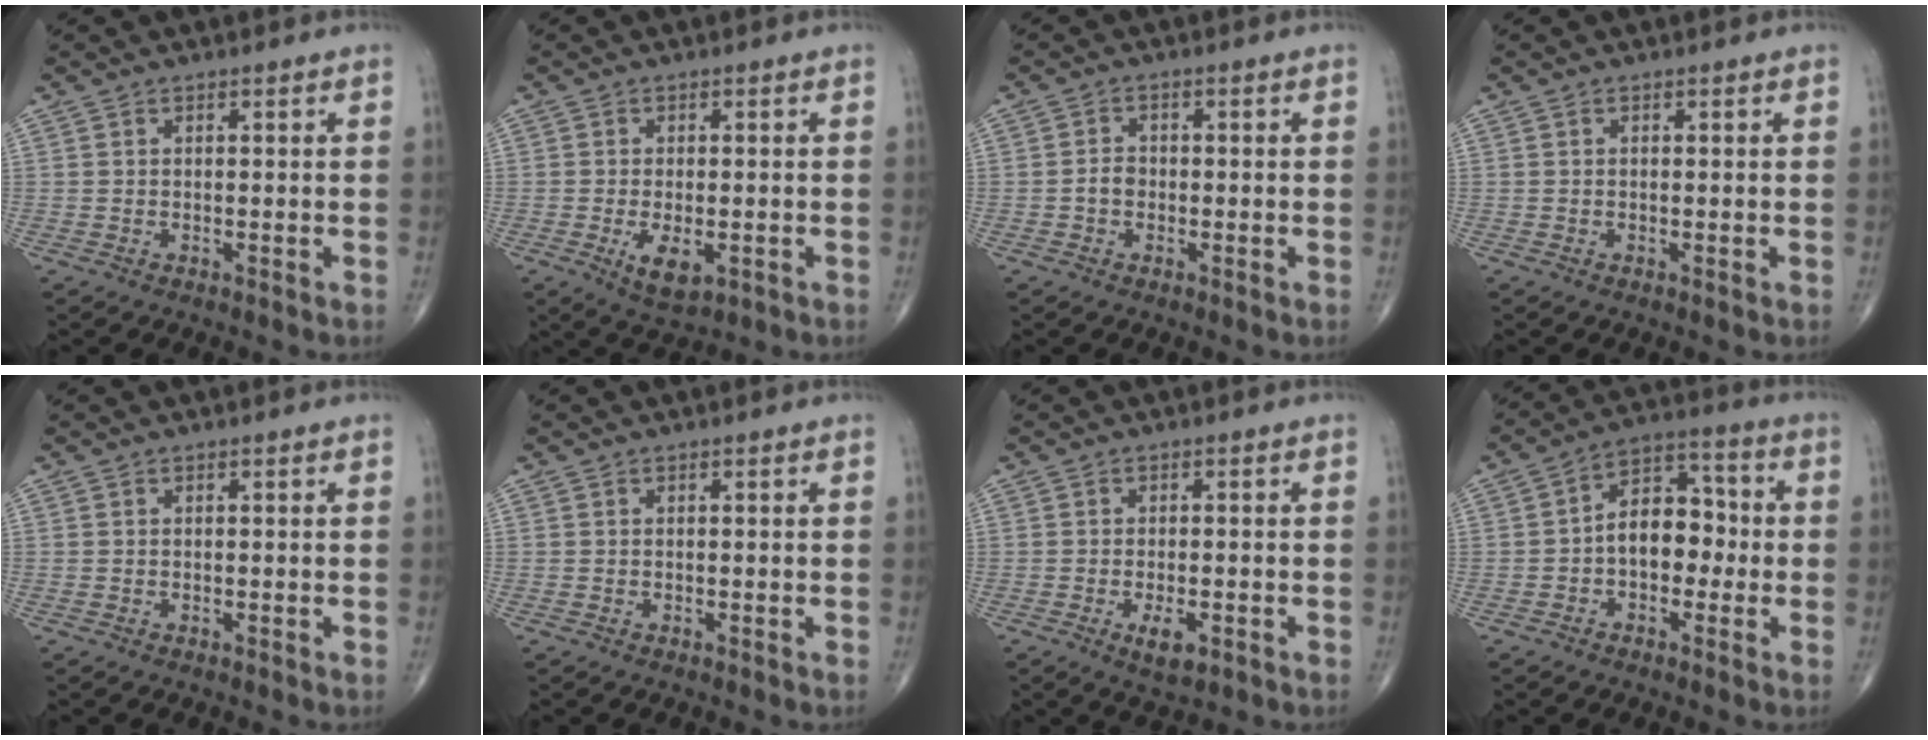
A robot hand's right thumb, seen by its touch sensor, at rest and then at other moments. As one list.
[{"total": 5.6, "force": [-1.7, 2.7, 4.6], "torque": [-0.078, -0.010, -0.021]}, {"total": 2.9, "force": [-0.9, 2.2, 1.7], "torque": [-0.021, 0.012, -0.022]}, {"total": 0.0}, {"total": 0.0}, {"total": 0.0}, {"total": 4.0, "force": [-1.6, 1.7, 3.2], "torque": [-0.052, -0.003, -0.021]}, {"total": 9.9, "force": [-1.2, 6.6, 7.2], "torque": [-0.079, 0.038, -0.034]}]